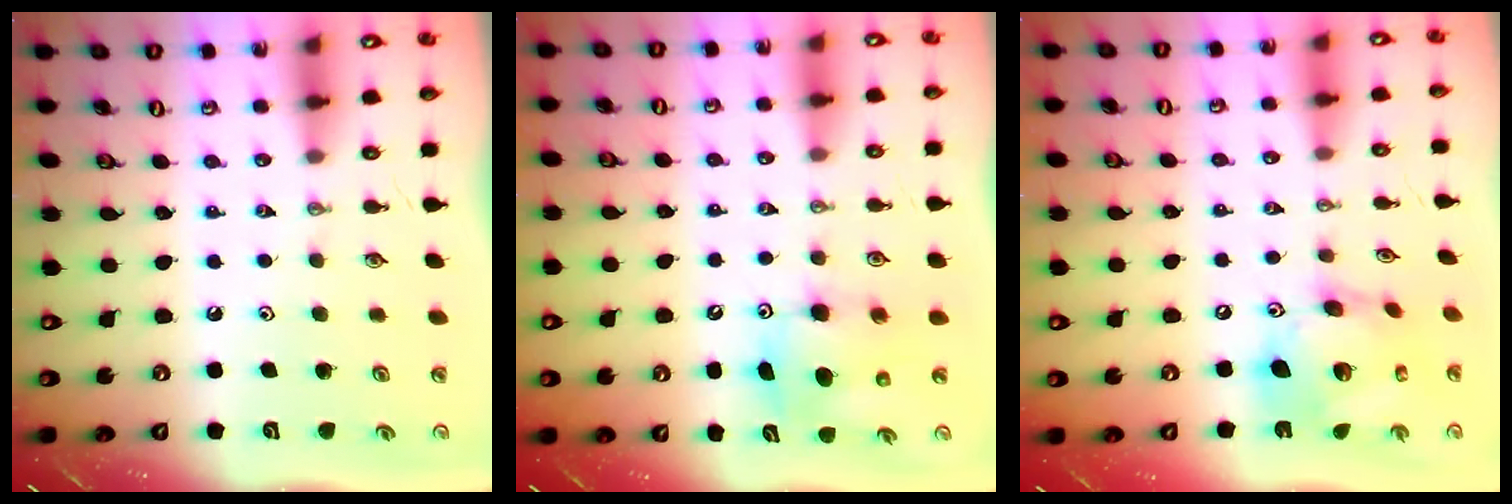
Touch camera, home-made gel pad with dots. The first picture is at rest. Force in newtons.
{"total": 7.9, "press": 7.8, "slide": 0.8}
{"total": 17.4, "press": 17.4, "slide": 1.8}